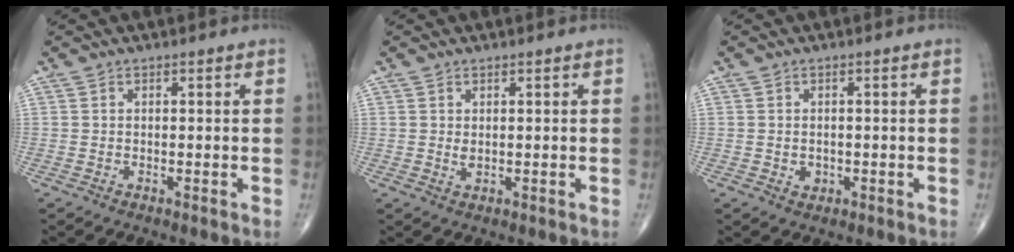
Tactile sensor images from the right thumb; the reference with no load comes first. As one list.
[{"total": 1.1, "force": [0.3, 0.6, 0.9], "torque": [-0.017, -0.004, 0.010]}, {"total": 1.6, "force": [-0.3, 1.4, 0.8], "torque": [-0.003, 0.003, 0.001]}]